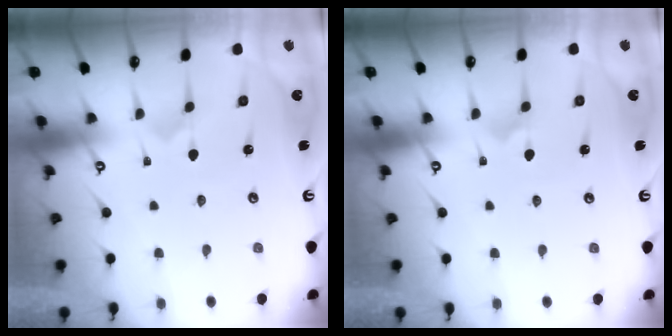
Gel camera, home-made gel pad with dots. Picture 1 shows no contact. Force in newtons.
{"total": 3.5, "press": 3.4, "slide": 0.3}